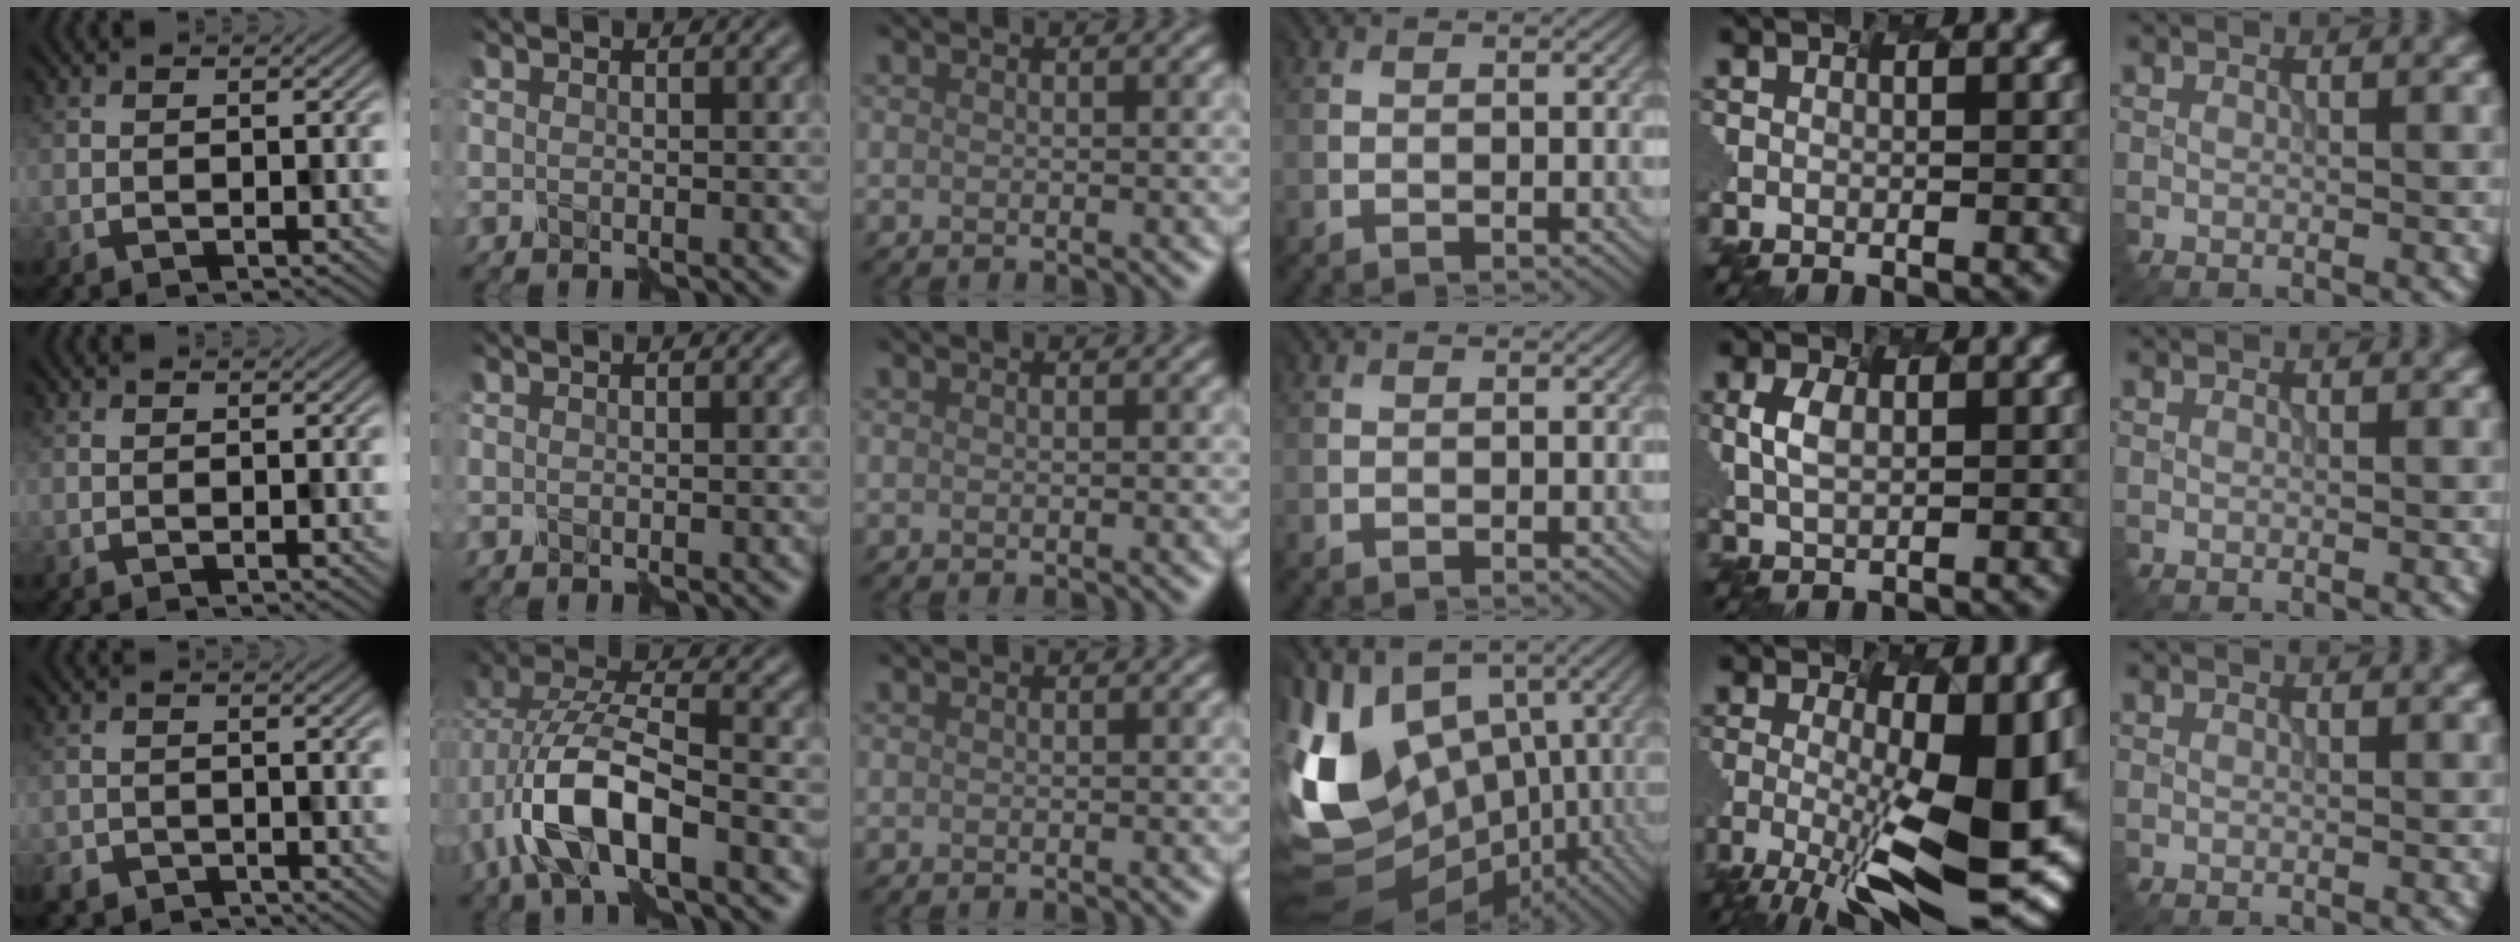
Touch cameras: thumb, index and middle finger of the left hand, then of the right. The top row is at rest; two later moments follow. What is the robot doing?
{"motion": "disassemble", "object": "puzzle pieces"}